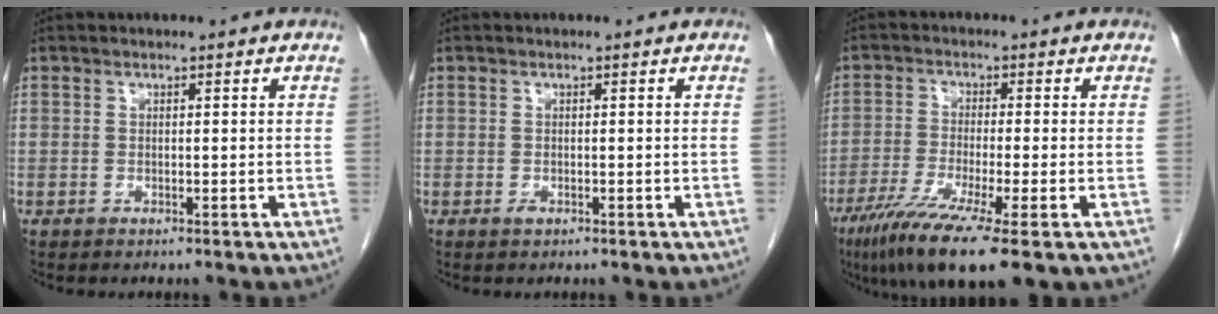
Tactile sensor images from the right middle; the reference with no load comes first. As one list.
[{"total": 0.6, "force": [-0.3, 0.3, 0.4], "torque": [-0.008, 0.000, -0.003]}, {"total": 11.6, "force": [-6.7, 0.5, 9.4], "torque": [-0.165, -0.030, -0.110]}]